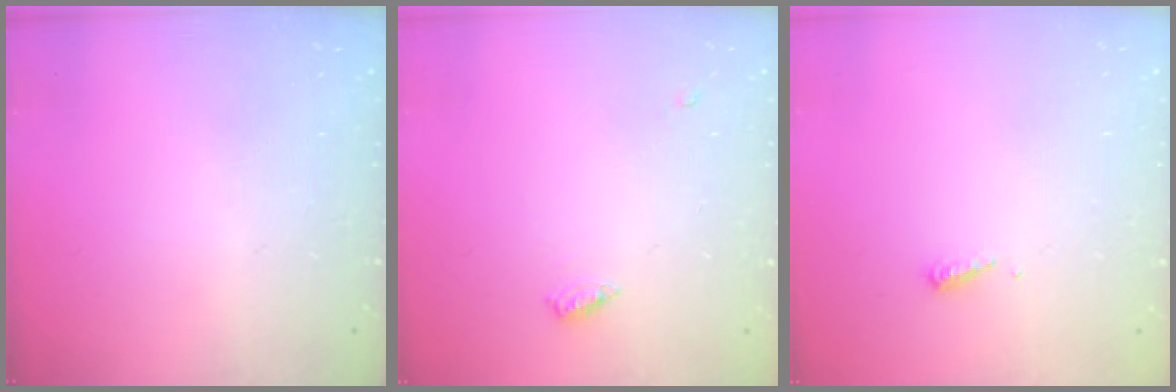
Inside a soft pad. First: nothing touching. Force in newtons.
{"total": 4.5, "press": 4.5, "slide": 0.4}
{"total": 4.8, "press": 4.8, "slide": 0.5}